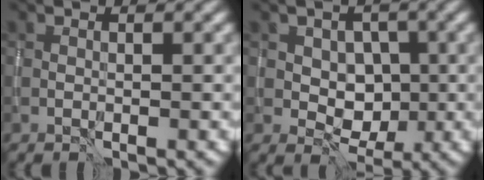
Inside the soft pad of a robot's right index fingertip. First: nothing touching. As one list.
[{"total": 3.7, "force": [0.1, 3.0, 2.1], "torque": [-0.015, 0.001, -0.004]}]